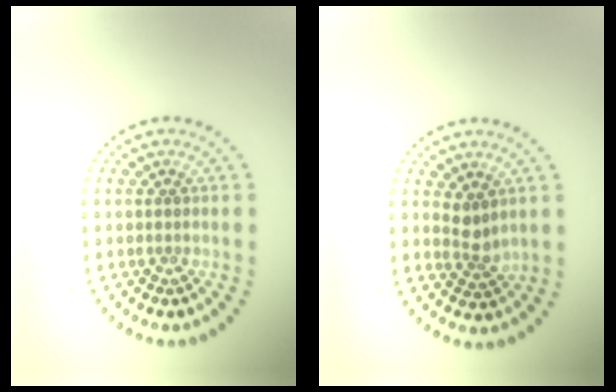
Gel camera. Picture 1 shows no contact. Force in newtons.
{"total": 1.7, "press": 1.4, "slide": 1.0}